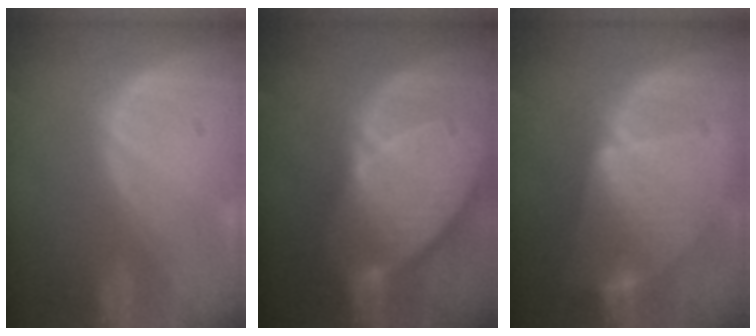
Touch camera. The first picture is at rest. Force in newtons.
{"total": 10.7, "press": 9.4, "slide": 5.1}
{"total": 7.9, "press": 7.9, "slide": 0.3}